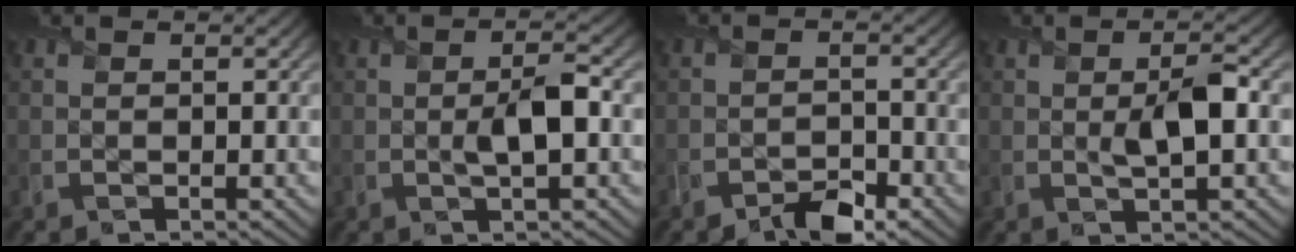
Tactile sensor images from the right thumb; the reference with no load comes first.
{"total": 3.7, "force": [-0.2, 1.1, 3.5], "torque": [-0.065, 0.005, -0.005]}
{"total": 3.7, "force": [-2.6, 1.7, 2.0], "torque": [-0.028, 0.000, -0.050]}
{"total": 4.1, "force": [0.2, 1.2, 3.9], "torque": [-0.070, 0.003, 0.003]}